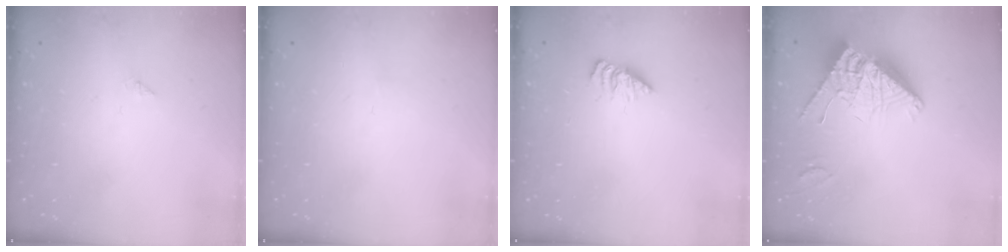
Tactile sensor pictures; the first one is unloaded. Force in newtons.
{"total": 0.0}
{"total": 2.3, "press": 2.2, "slide": 0.4}
{"total": 11.7, "press": 11.7, "slide": 1.0}